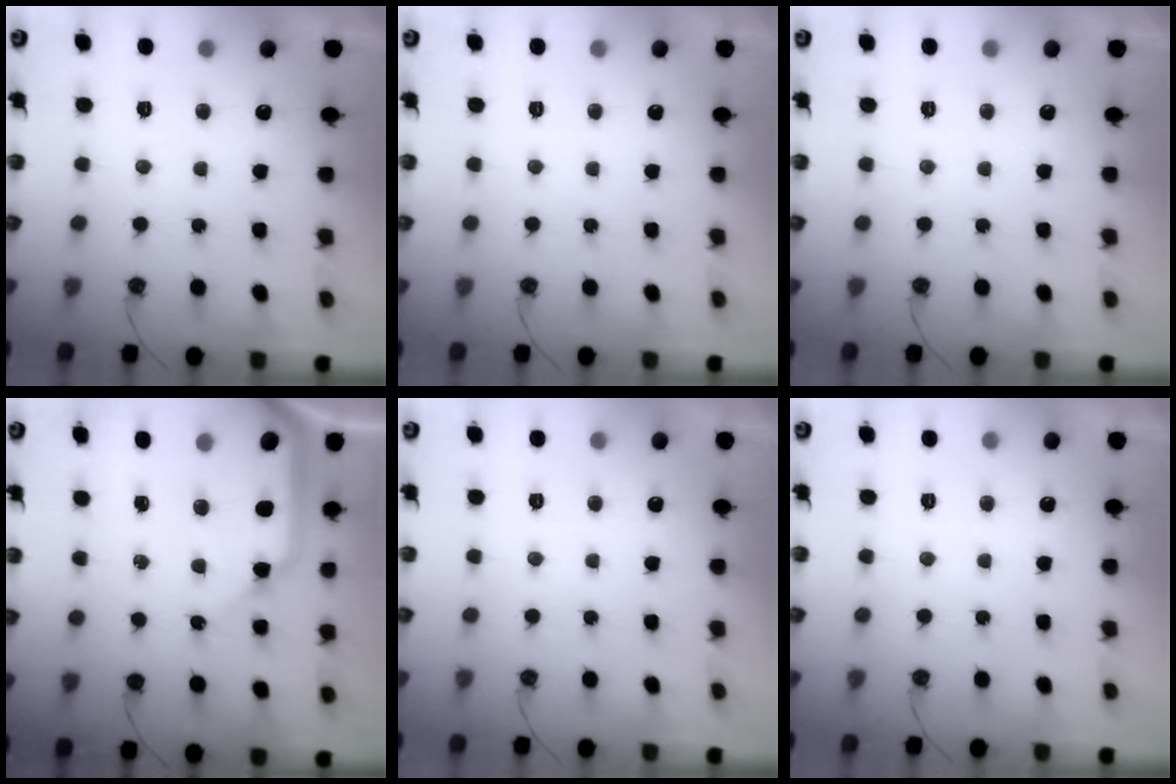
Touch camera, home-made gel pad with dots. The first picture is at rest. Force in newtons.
{"total": 0.0}
{"total": 0.0}
{"total": 17.2, "press": 17.0, "slide": 2.4}
{"total": 0.0}
{"total": 0.0}